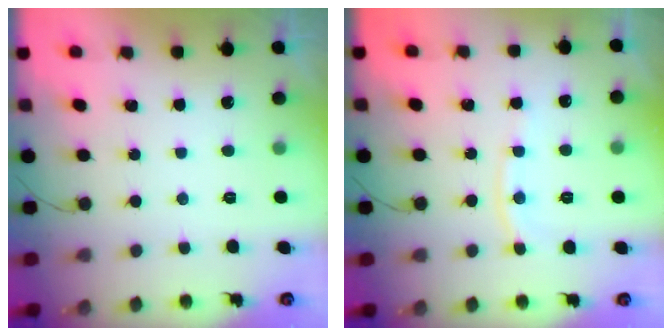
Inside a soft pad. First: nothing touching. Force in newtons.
{"total": 6.6, "press": 6.6, "slide": 0.9}